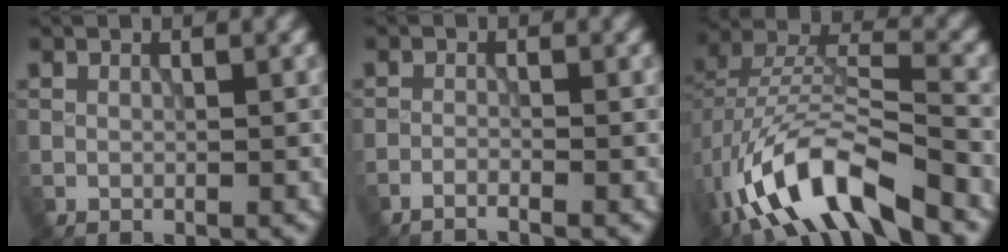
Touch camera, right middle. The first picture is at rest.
{"total": 1.6, "force": [-1.4, 0.1, 0.8], "torque": [-0.011, 0.000, -0.037]}
{"total": 11.3, "force": [-6.5, 4.1, 8.2], "torque": [-0.158, 0.002, -0.127]}